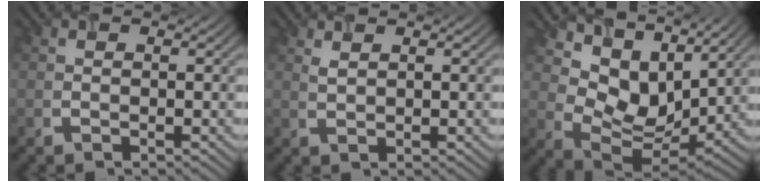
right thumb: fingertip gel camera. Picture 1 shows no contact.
{"total": 1.3, "force": [1.0, 0.3, 0.7], "torque": [-0.022, 0.001, 0.023]}
{"total": 10.3, "force": [5.9, 6.3, 5.5], "torque": [-0.123, -0.007, 0.110]}